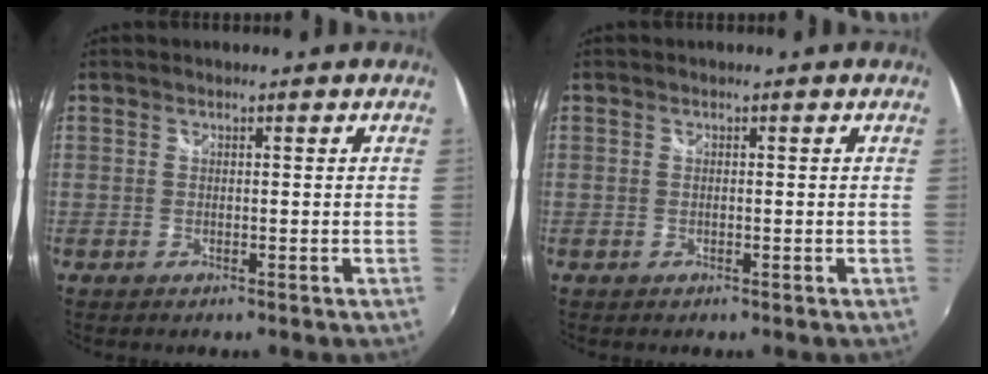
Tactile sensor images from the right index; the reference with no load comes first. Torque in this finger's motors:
{"motor_torque": [-0.33, 0.19, 0.03, 0.01]}